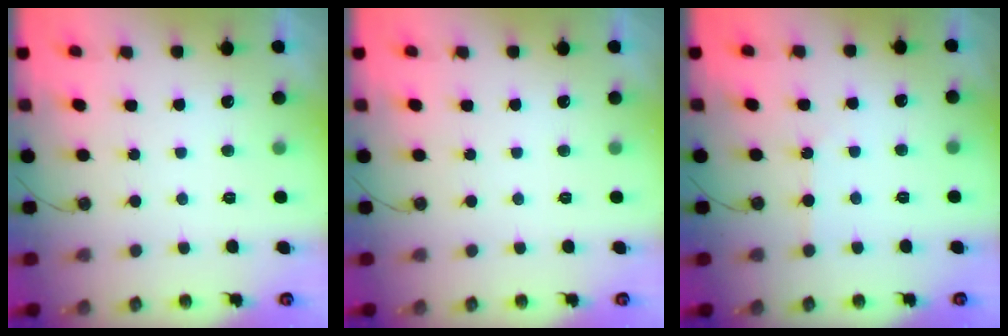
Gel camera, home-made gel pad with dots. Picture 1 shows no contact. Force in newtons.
{"total": 0.0}
{"total": 2.9, "press": 2.8, "slide": 0.5}